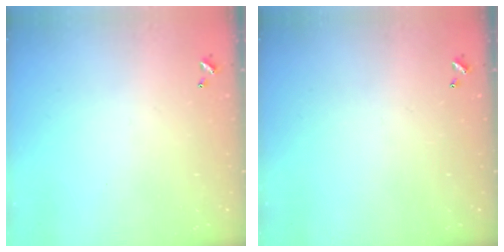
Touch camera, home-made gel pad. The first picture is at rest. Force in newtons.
{"total": 0.0}